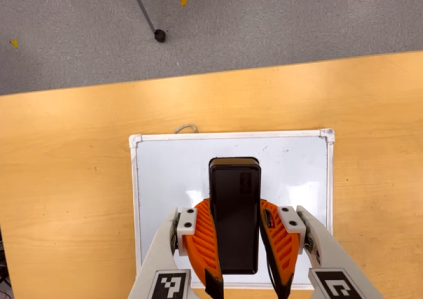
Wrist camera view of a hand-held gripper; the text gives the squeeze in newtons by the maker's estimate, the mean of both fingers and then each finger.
{"total": 7.8, "left": 6.4, "right": 9.1}